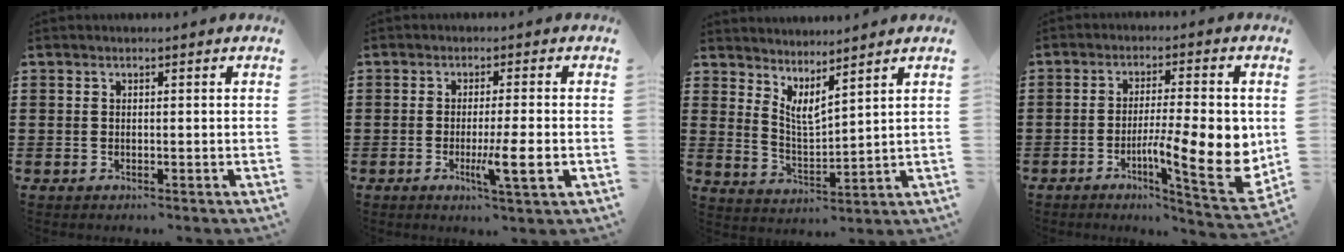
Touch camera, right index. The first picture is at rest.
{"total": 5.8, "force": [-1.6, 0.1, 5.5], "torque": [-0.090, -0.013, -0.025]}
{"total": 3.9, "force": [3.4, 0.3, 2.0], "torque": [-0.049, -0.021, 0.061]}
{"total": 12.5, "force": [-2.0, 3.2, 12.0], "torque": [-0.167, -0.014, -0.029]}